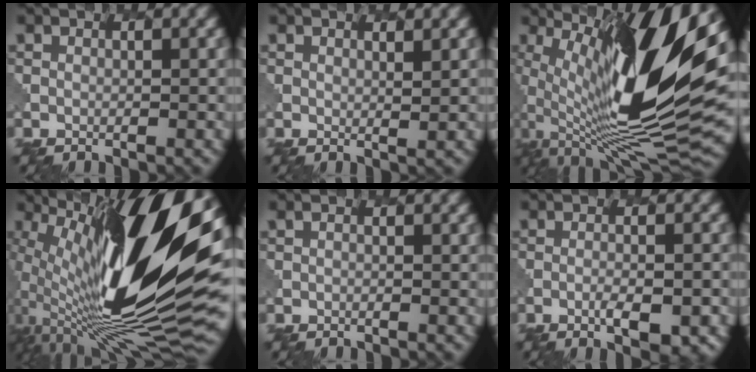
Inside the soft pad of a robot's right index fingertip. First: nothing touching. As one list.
[{"total": 1.2, "force": [1.1, 0.1, 0.5], "torque": [-0.006, -0.001, 0.021]}, {"total": 15.9, "force": [4.3, 4.9, 14.5], "torque": [-0.253, -0.006, 0.083]}, {"total": 19.3, "force": [3.8, 7.1, 17.5], "torque": [-0.304, -0.006, 0.069]}, {"total": 0.0}, {"total": 3.4, "force": [-1.4, 0.9, 3.0], "torque": [-0.054, -0.004, -0.016]}]